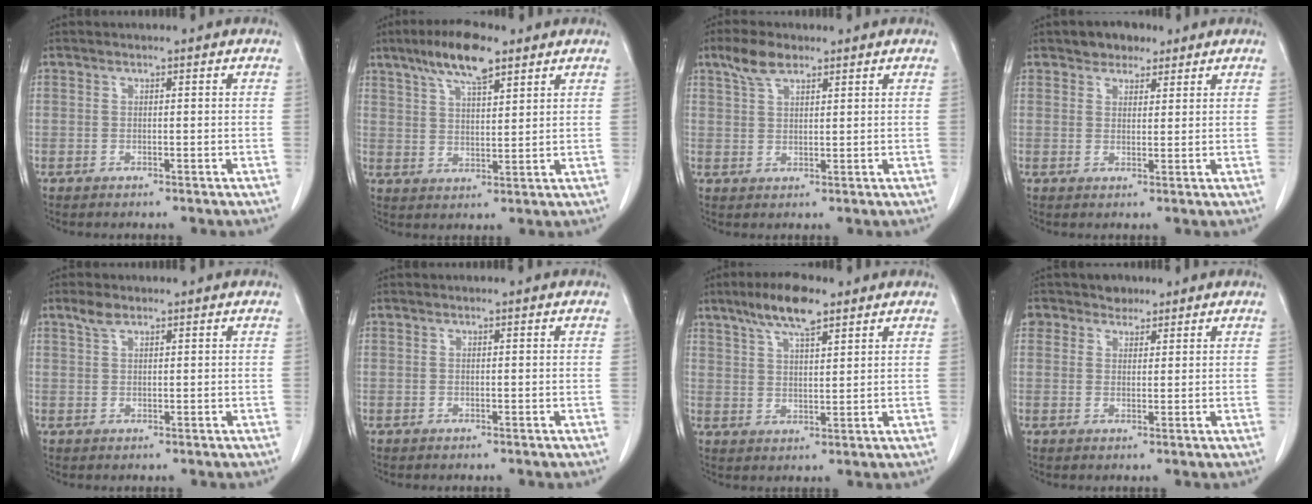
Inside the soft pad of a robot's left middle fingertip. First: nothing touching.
{"total": 9.2, "force": [6.3, 2.1, 6.4], "torque": [-0.121, 0.011, 0.112]}
{"total": 4.4, "force": [3.1, 1.7, 2.6], "torque": [-0.060, 0.010, 0.063]}
{"total": 3.7, "force": [2.7, 2.1, 1.3], "torque": [-0.020, 0.008, 0.044]}
{"total": 2.0, "force": [1.4, 0.7, 1.1], "torque": [-0.027, 0.006, 0.030]}
{"total": 0.0}
{"total": 8.1, "force": [5.6, 1.8, 5.5], "torque": [-0.108, 0.010, 0.102]}
{"total": 3.8, "force": [2.5, 2.8, 0.1], "torque": [0.003, 0.012, 0.039]}